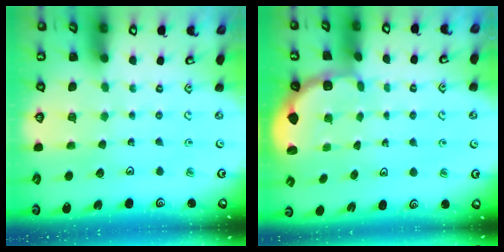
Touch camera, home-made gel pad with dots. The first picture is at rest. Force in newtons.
{"total": 1.8, "press": 1.7, "slide": 0.7}